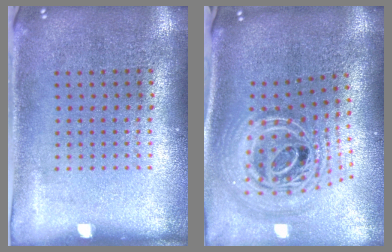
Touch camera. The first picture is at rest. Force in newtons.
{"total": 3.0, "press": 2.1, "slide": 2.1}